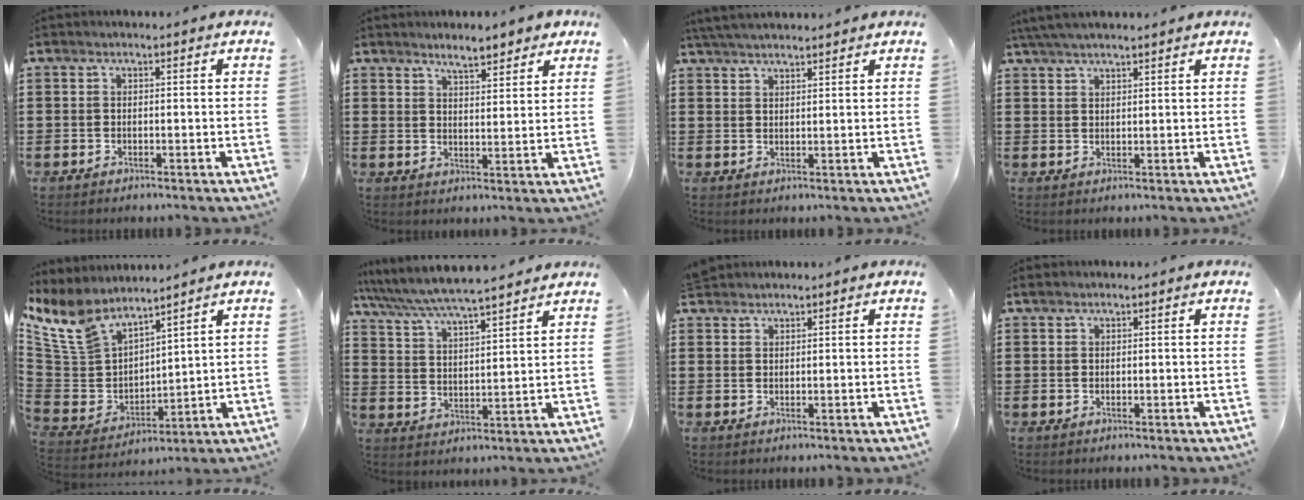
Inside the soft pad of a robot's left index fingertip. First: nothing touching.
{"total": 4.8, "force": [4.3, 1.0, 1.9], "torque": [-0.041, -0.009, 0.077]}
{"total": 3.6, "force": [3.4, 0.2, 1.1], "torque": [-0.030, -0.002, 0.066]}
{"total": 3.6, "force": [3.2, 0.4, 1.7], "torque": [-0.041, 0.002, 0.061]}
{"total": 9.3, "force": [7.6, 4.5, 2.9], "torque": [-0.098, -0.049, 0.145]}
{"total": 5.2, "force": [5.0, -0.1, 1.6], "torque": [-0.056, -0.034, 0.081]}
{"total": 1.7, "force": [1.6, 0.4, 0.2], "torque": [-0.007, 0.003, 0.033]}
{"total": 0.5, "force": [0.5, 0.1, 0.1], "torque": [-0.005, 0.001, 0.011]}